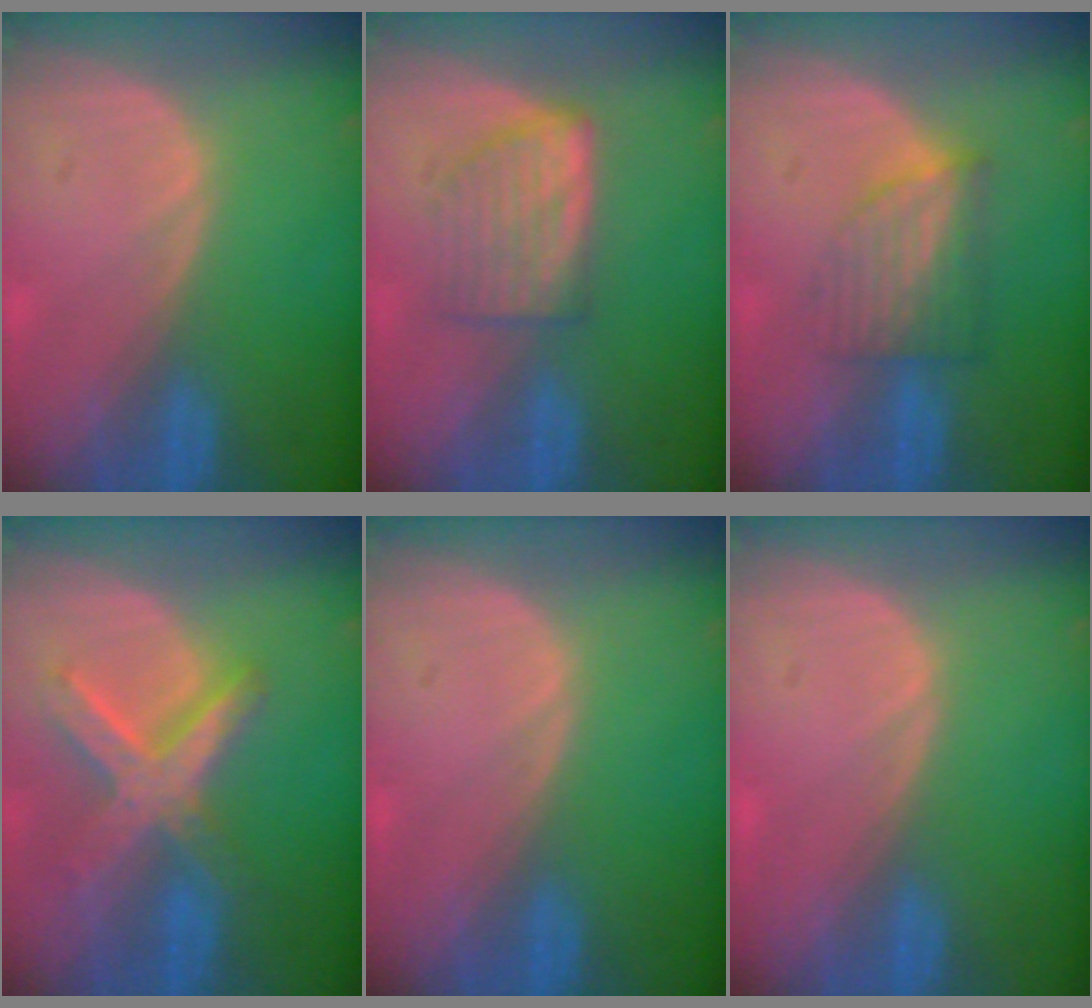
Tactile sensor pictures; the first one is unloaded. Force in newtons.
{"total": 5.9, "press": 5.4, "slide": 2.4}
{"total": 6.2, "press": 5.5, "slide": 2.9}
{"total": 8.4, "press": 7.2, "slide": 4.2}
{"total": 0.0}
{"total": 0.5, "press": 0.1, "slide": 0.5}